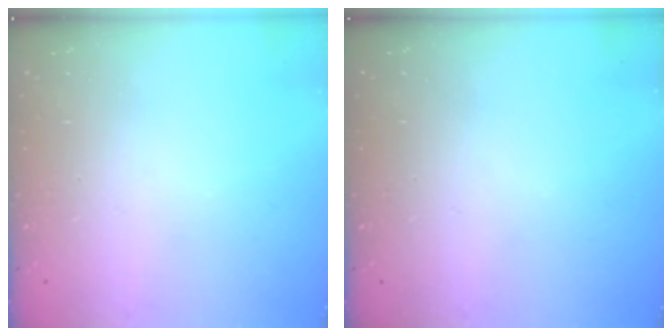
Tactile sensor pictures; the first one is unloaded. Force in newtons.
{"total": 0.0}